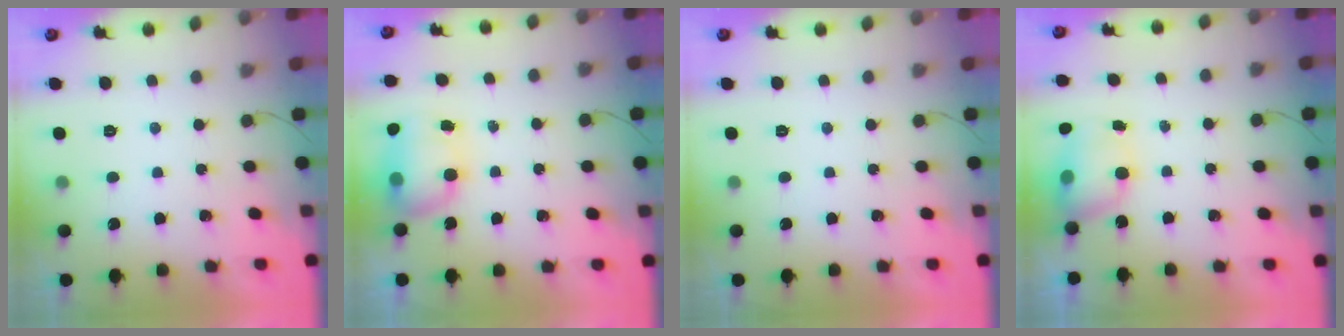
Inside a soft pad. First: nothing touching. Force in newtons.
{"total": 7.4, "press": 7.4, "slide": 1.1}
{"total": 0.0}
{"total": 6.6, "press": 6.6, "slide": 0.6}